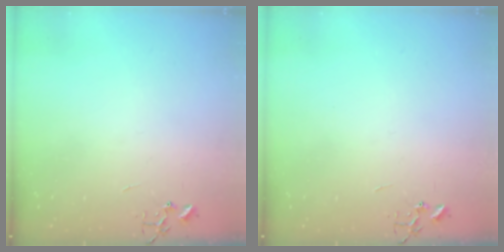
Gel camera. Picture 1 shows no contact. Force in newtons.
{"total": 0.0}